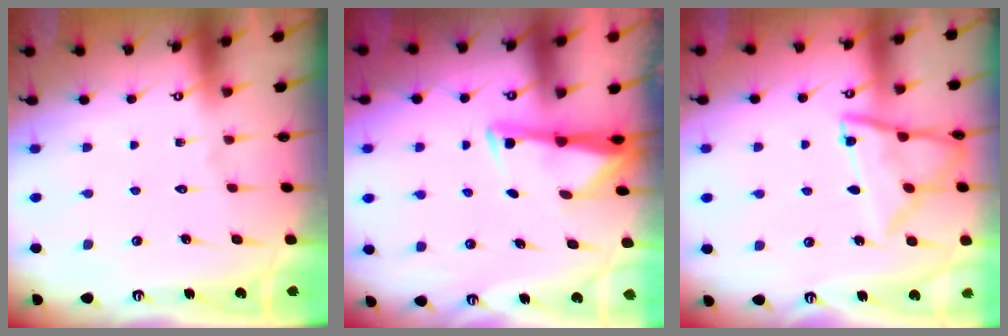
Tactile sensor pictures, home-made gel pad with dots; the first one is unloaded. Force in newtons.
{"total": 3.1, "press": 3.0, "slide": 0.4}
{"total": 12.3, "press": 12.3, "slide": 0.7}